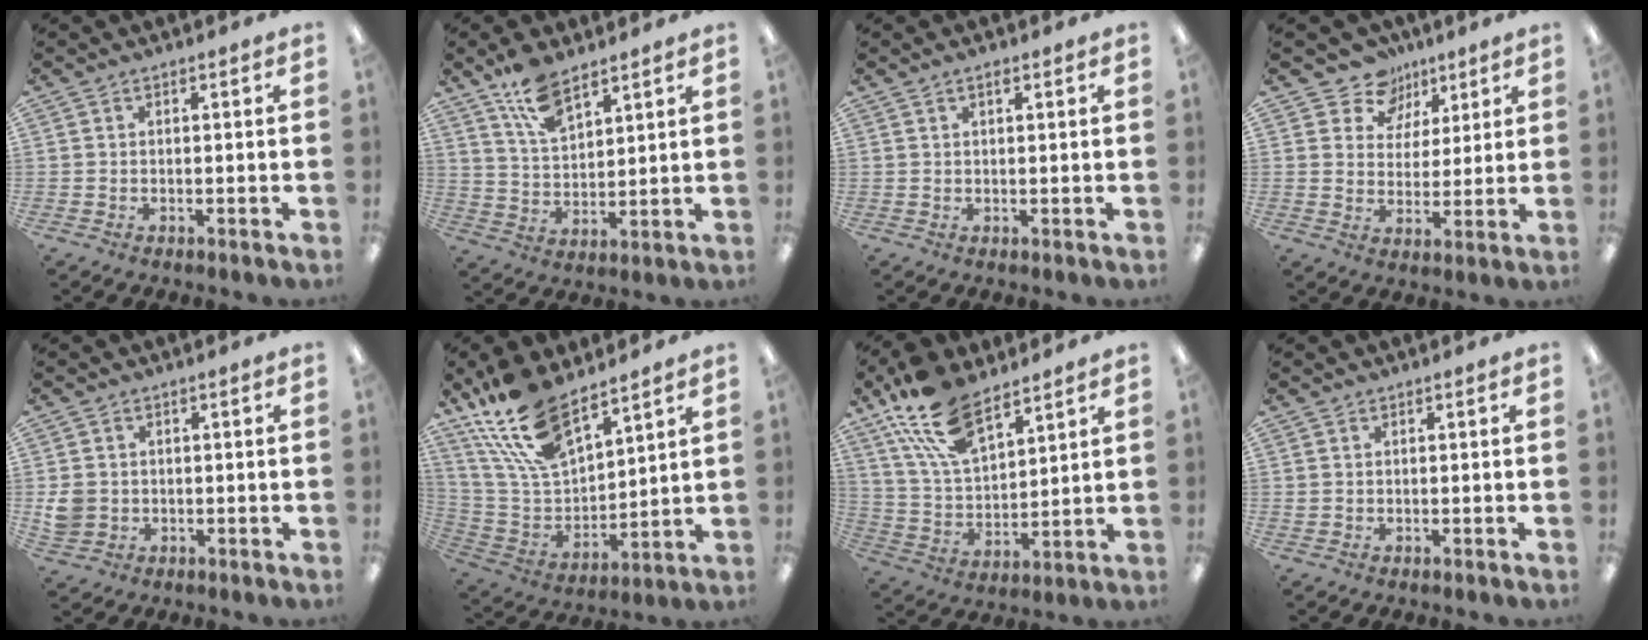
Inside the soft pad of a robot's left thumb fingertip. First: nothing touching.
{"total": 10.7, "force": [7.8, 4.7, 5.7], "torque": [-0.116, -0.031, 0.144]}
{"total": 1.1, "force": [0.8, 0.4, 0.6], "torque": [-0.014, 0.001, 0.014]}
{"total": 9.2, "force": [6.1, 6.8, 1.3], "torque": [-0.028, -0.047, 0.114]}
{"total": 4.6, "force": [0.3, 4.3, 1.6], "torque": [-0.033, 0.005, 0.009]}
{"total": 18.6, "force": [13.5, 7.8, 10.2], "torque": [-0.225, -0.070, 0.250]}
{"total": 16.8, "force": [11.2, 8.1, 9.6], "torque": [-0.196, -0.049, 0.205]}
{"total": 0.7, "force": [0.4, 0.6, 0.2], "torque": [-0.006, 0.002, 0.007]}